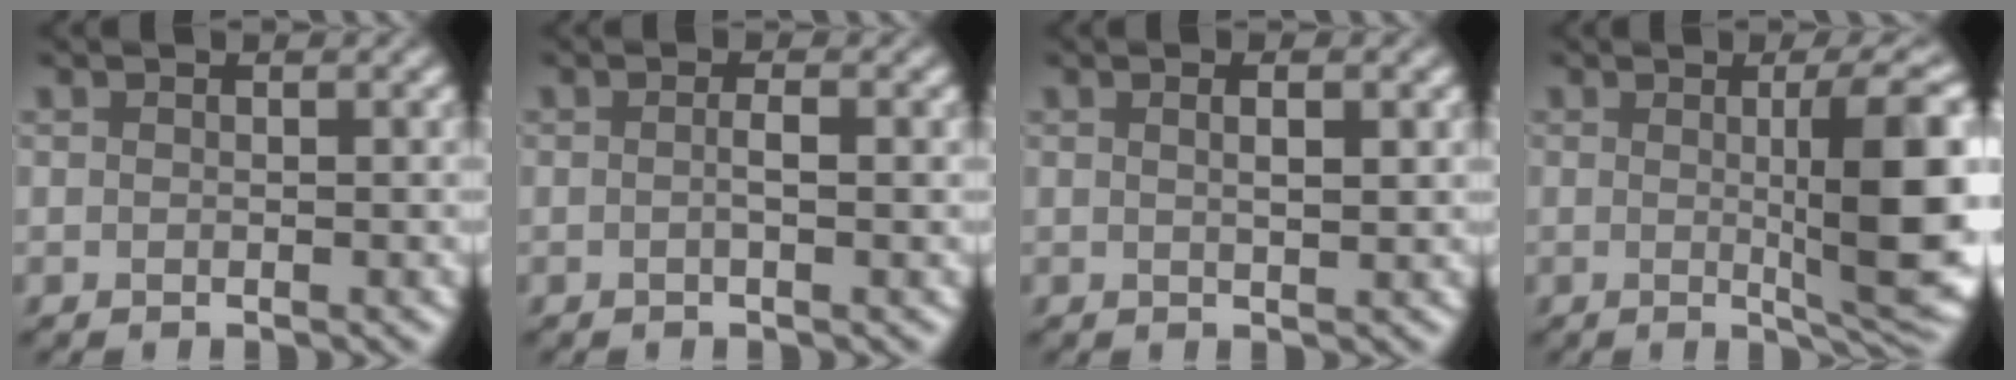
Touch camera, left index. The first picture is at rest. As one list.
[{"total": 1.2, "force": [-0.3, 0.1, 1.1], "torque": [-0.022, 0.001, -0.010]}, {"total": 2.3, "force": [0.7, 0.6, 2.1], "torque": [-0.021, 0.004, 0.006]}, {"total": 9.5, "force": [0.4, 1.9, 9.3], "torque": [-0.119, 0.000, 0.006]}]